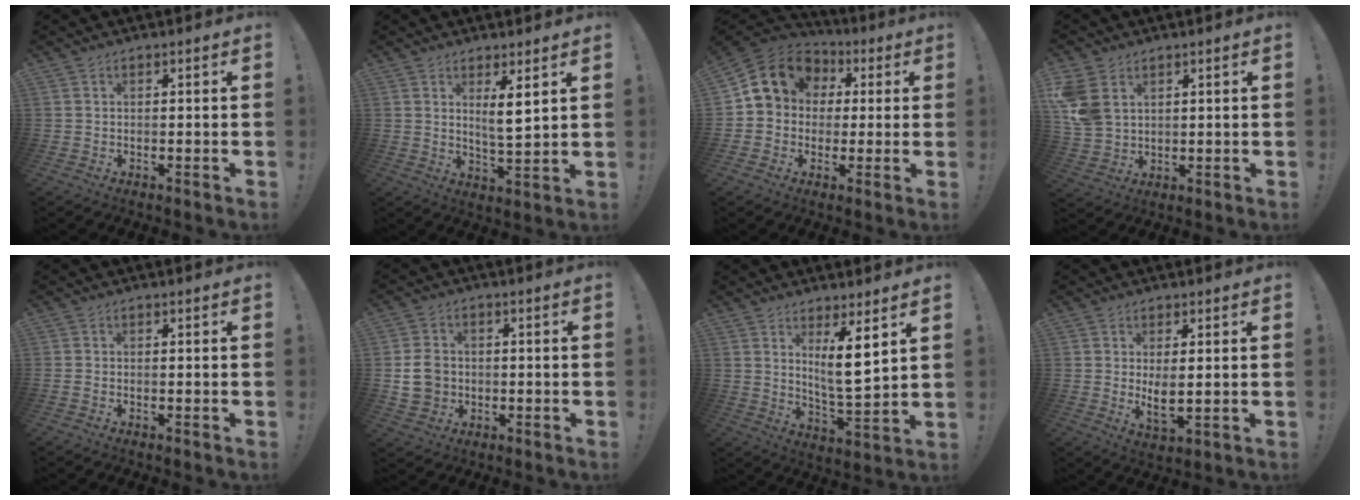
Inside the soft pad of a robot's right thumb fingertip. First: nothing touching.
{"total": 6.4, "force": [3.2, 0.8, 5.5], "torque": [-0.085, -0.021, 0.048]}
{"total": 12.9, "force": [3.7, 10.9, 5.7], "torque": [-0.079, -0.007, 0.076]}
{"total": 9.2, "force": [3.8, 6.6, 5.2], "torque": [-0.115, -0.007, 0.078]}
{"total": 0.5, "force": [-0.4, -0.2, 0.3], "torque": [-0.010, 0.002, -0.005]}
{"total": 7.8, "force": [-0.5, 6.9, 3.6], "torque": [-0.054, 0.014, -0.004]}
{"total": 10.0, "force": [4.4, 1.6, 8.8], "torque": [-0.136, -0.034, 0.075]}
{"total": 5.6, "force": [1.2, 2.0, 5.1], "torque": [-0.076, -0.020, 0.020]}